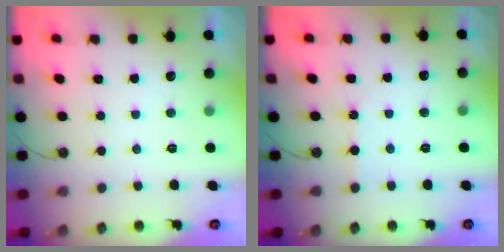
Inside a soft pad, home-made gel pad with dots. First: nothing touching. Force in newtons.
{"total": 1.9, "press": 1.9, "slide": 0.4}